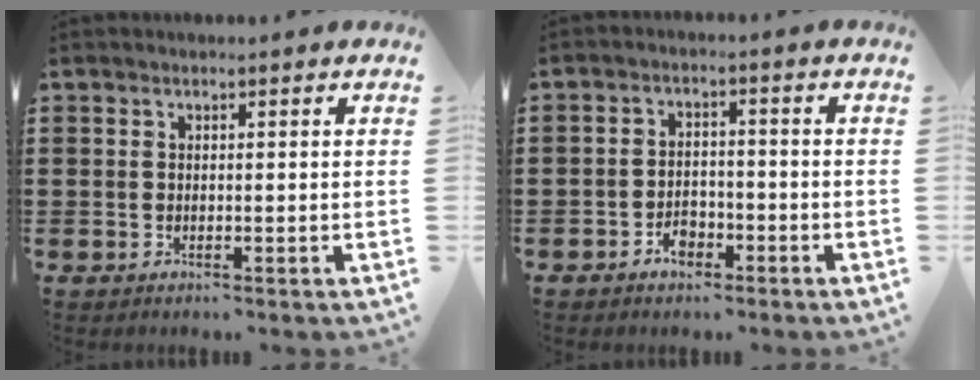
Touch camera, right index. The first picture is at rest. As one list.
[{"total": 3.2, "force": [-2.2, 1.9, 1.4], "torque": [-0.027, 0.005, -0.043]}]